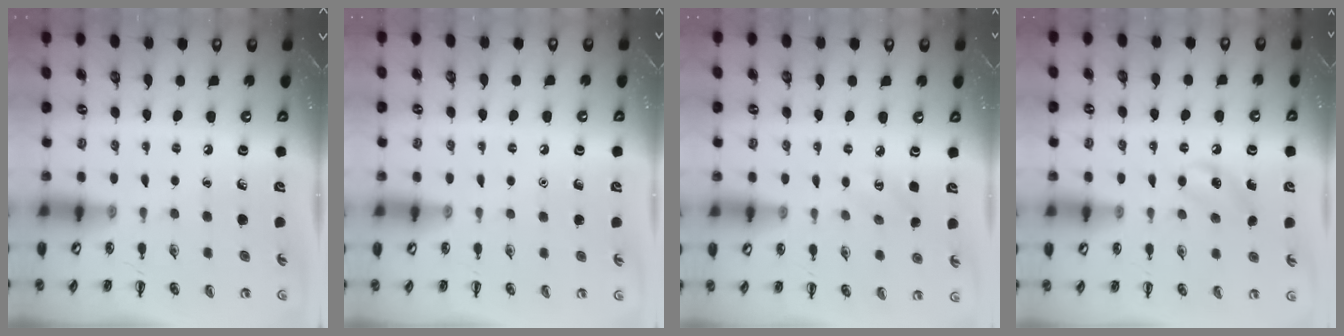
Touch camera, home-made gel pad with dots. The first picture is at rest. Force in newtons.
{"total": 1.5, "press": 1.5, "slide": 0.1}
{"total": 3.4, "press": 3.3, "slide": 1.0}
{"total": 7.8, "press": 7.7, "slide": 1.5}